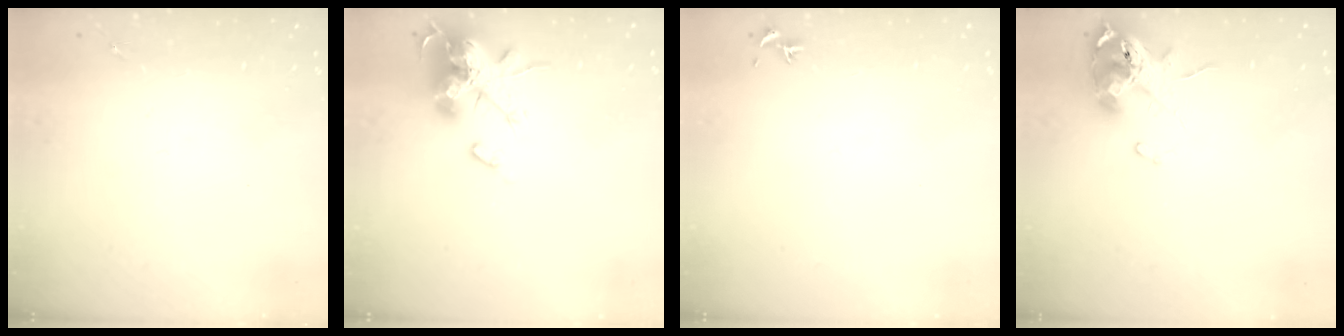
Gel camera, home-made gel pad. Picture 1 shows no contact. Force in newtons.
{"total": 18.9, "press": 18.9, "slide": 0.2}
{"total": 0.7, "press": 0.6, "slide": 0.5}
{"total": 11.2, "press": 11.2, "slide": 1.3}